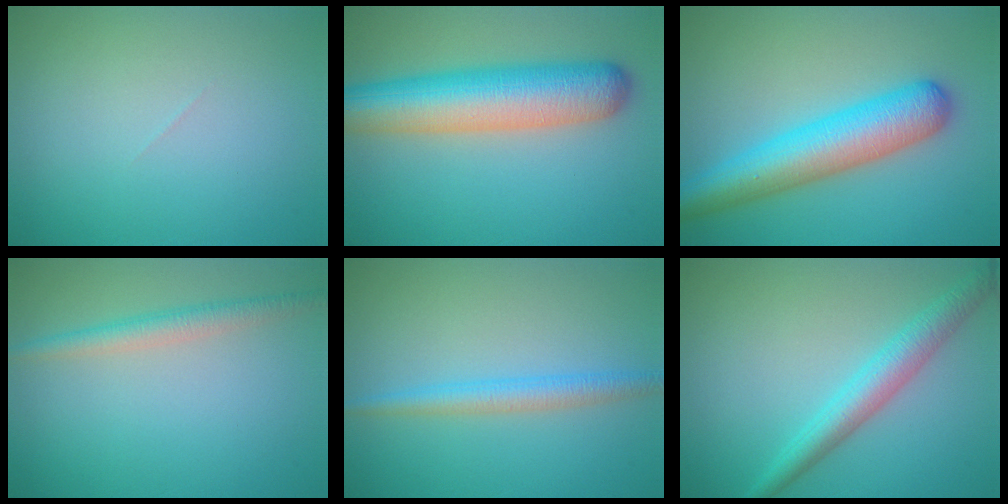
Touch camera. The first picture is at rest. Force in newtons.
{"total": 8.9, "press": 8.8, "slide": 0.3}
{"total": 7.4, "press": 7.4, "slide": 0.2}
{"total": 2.4, "press": 2.4, "slide": 0.0}
{"total": 2.5, "press": 2.5, "slide": 0.1}
{"total": 3.7, "press": 3.7, "slide": 0.1}